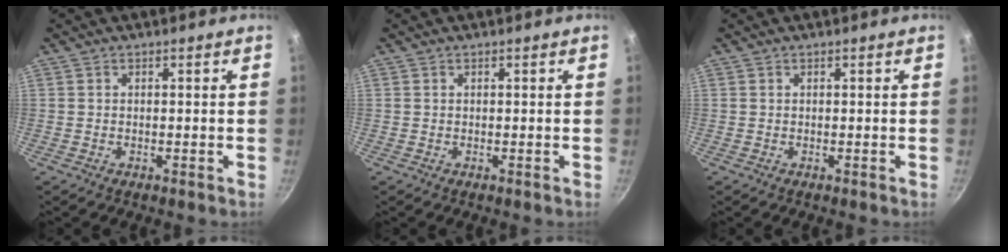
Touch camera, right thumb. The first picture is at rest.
{"total": 0.0}
{"total": 0.0}